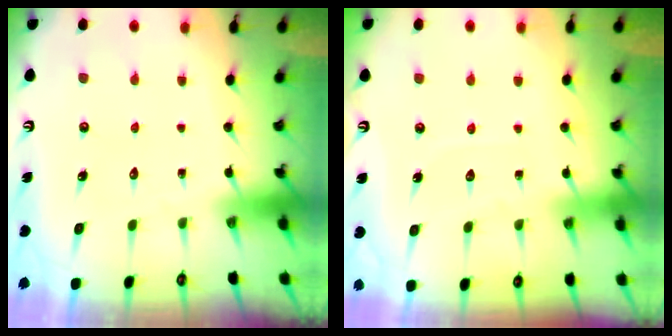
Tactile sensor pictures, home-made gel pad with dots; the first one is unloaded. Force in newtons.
{"total": 4.2, "press": 4.2, "slide": 0.5}